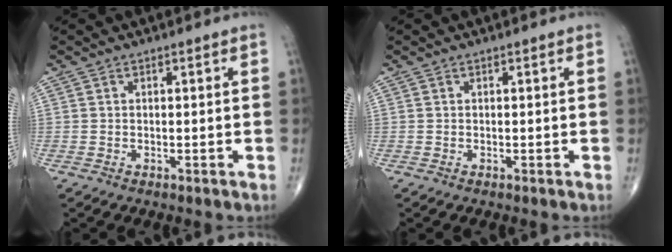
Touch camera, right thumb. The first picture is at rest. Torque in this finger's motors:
{"motor_torque": [0.00, 0.00, 0.02, 0.02, 0.00]}